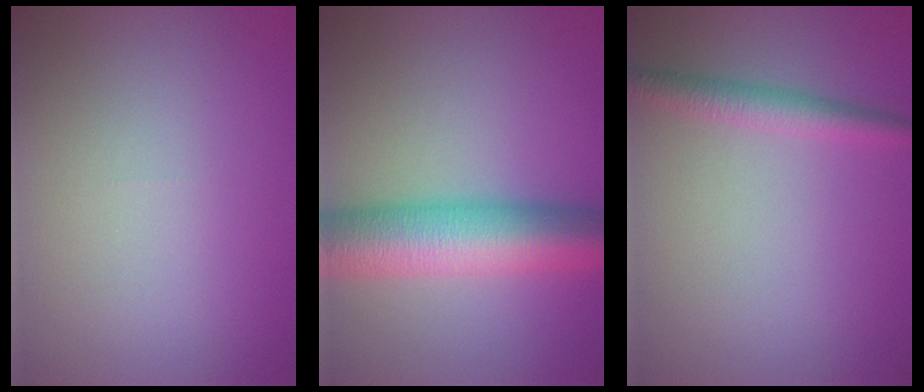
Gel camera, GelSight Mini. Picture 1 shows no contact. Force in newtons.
{"total": 9.7, "press": 9.7, "slide": 0.1}
{"total": 2.4, "press": 2.4, "slide": 0.1}